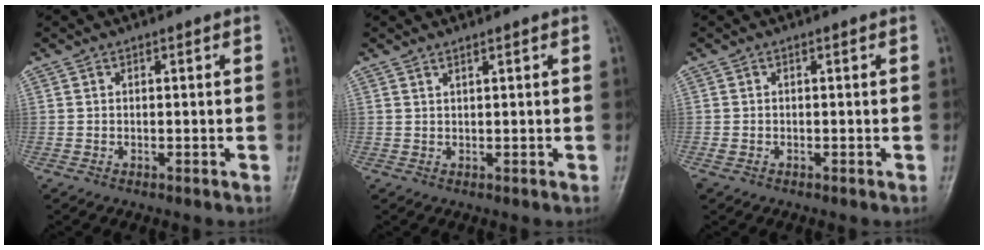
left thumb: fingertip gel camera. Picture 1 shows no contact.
{"total": 1.0, "force": [0.8, -0.1, 0.5], "torque": [-0.010, -0.008, 0.017]}
{"total": 0.9, "force": [-0.2, 0.5, 0.7], "torque": [-0.016, 0.001, -0.001]}